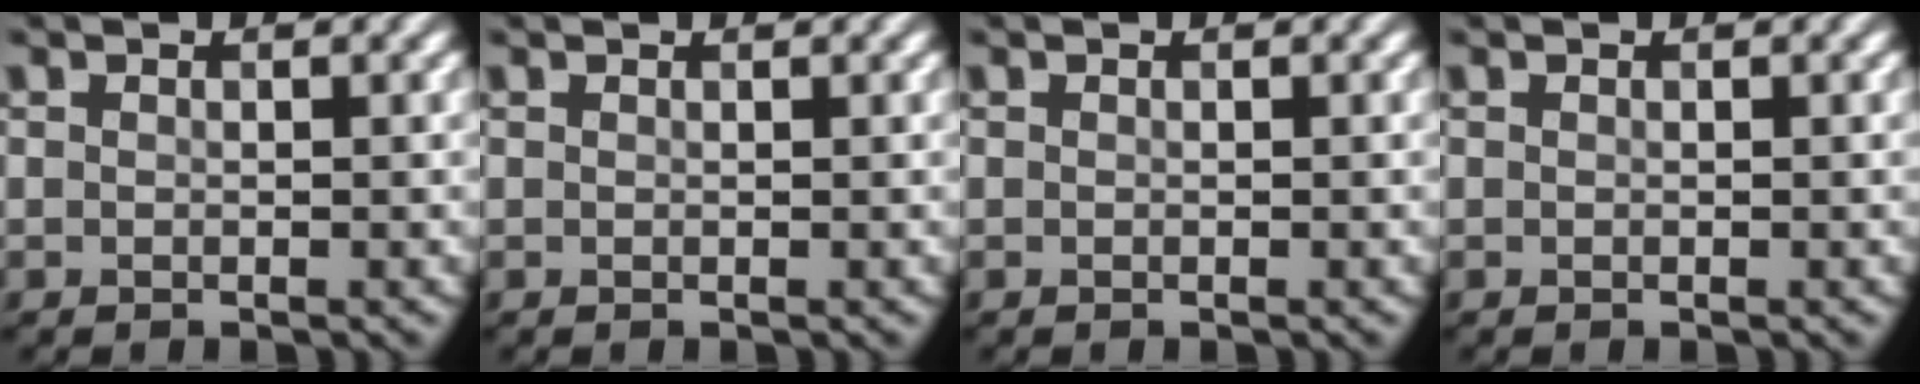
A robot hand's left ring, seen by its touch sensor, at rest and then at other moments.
{"total": 0.7, "force": [0.7, 0.1, 0.2], "torque": [-0.005, -0.001, 0.005]}
{"total": 0.0}
{"total": 0.0}